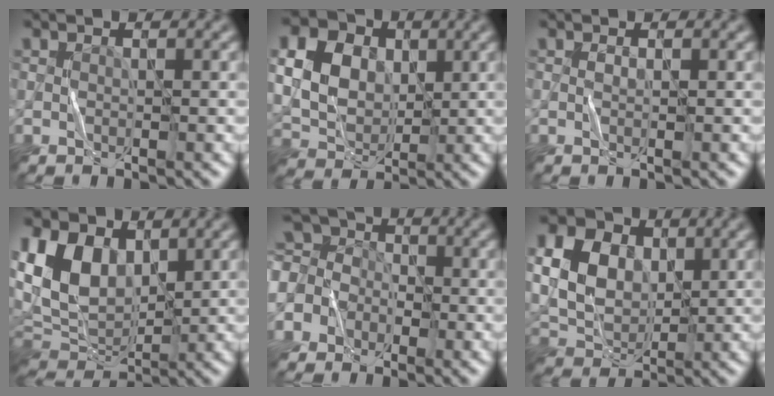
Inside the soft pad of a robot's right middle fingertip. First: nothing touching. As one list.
[{"total": 13.0, "force": [3.9, 10.4, 6.8], "torque": [-0.171, 0.029, 0.072]}, {"total": 0.5, "force": [-0.1, 0.0, 0.5], "torque": [-0.015, 0.002, -0.003]}, {"total": 8.8, "force": [2.3, 6.1, 5.9], "torque": [-0.141, 0.004, 0.037]}, {"total": 6.8, "force": [-1.4, 6.0, 2.8], "torque": [-0.074, 0.027, -0.062]}, {"total": 8.0, "force": [1.8, 5.9, 5.1], "torque": [-0.135, 0.011, 0.029]}]